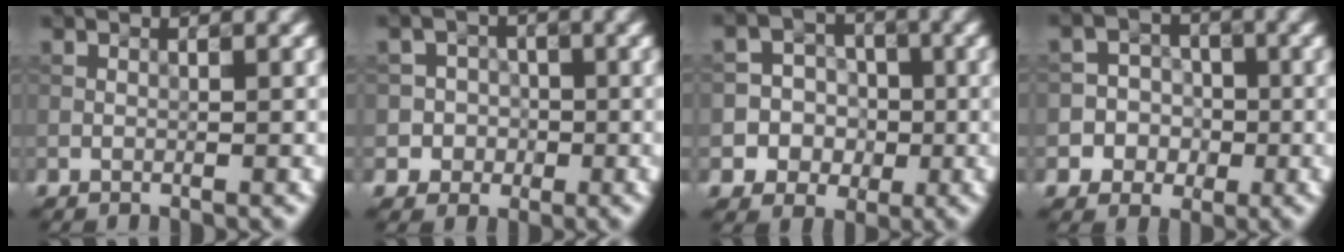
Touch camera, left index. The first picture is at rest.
{"total": 3.8, "force": [-1.1, 3.6, 0.0], "torque": [0.029, 0.012, -0.036]}
{"total": 5.8, "force": [-1.4, 5.5, 1.0], "torque": [0.000, 0.020, -0.045]}
{"total": 5.1, "force": [-1.5, 4.8, 0.6], "torque": [0.015, 0.015, -0.043]}